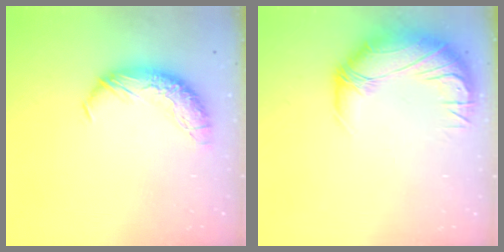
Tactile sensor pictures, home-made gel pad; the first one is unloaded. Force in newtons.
{"total": 3.2, "press": 0.9, "slide": 3.0}